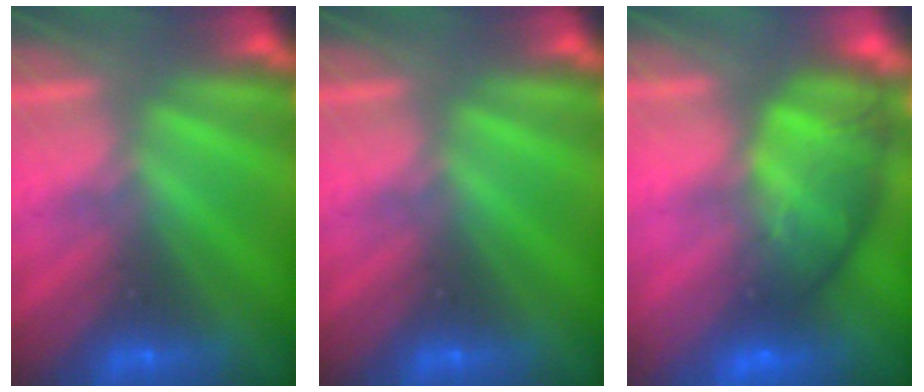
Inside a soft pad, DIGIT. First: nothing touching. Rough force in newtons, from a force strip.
{"total": 0.0}
{"total": 7.1}